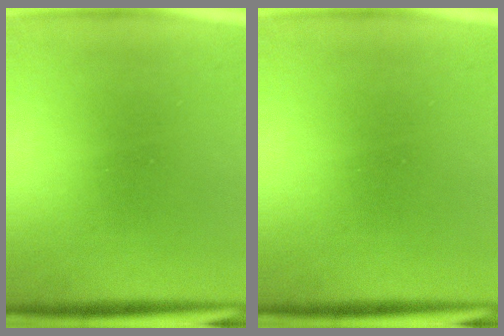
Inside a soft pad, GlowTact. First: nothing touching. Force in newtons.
{"total": 0.0}